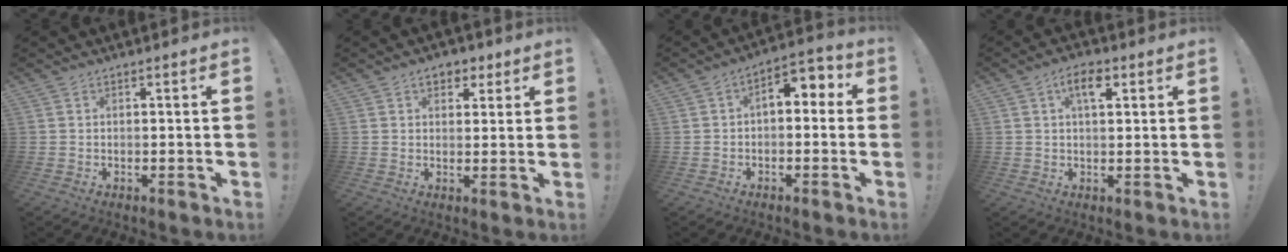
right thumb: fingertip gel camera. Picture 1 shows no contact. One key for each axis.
{"total": 5.3, "fx": 2.7, "fy": 3.9, "fz": 2.4, "tx": -0.024, "ty": -0.005, "tz": 0.047}
{"total": 6.6, "fx": 0.3, "fy": 4.0, "fz": 5.2, "tx": -0.063, "ty": 0.007, "tz": 0.004}
{"total": 6.2, "fx": 2.4, "fy": 3.0, "fz": 4.8, "tx": -0.067, "ty": -0.001, "tz": 0.037}